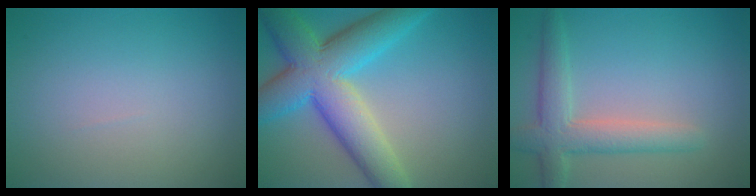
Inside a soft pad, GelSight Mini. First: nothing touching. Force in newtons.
{"total": 10.2, "press": 10.2, "slide": 0.5}
{"total": 4.2, "press": 4.2, "slide": 0.3}